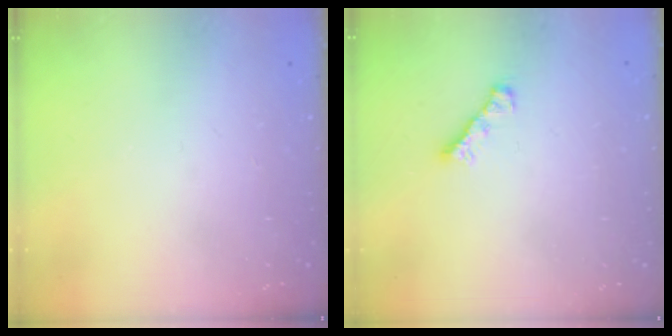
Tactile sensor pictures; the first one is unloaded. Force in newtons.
{"total": 1.9, "press": 1.8, "slide": 0.6}